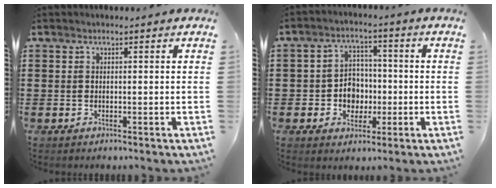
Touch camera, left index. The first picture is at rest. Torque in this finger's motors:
{"motor_torque": [0.26, 0.26, 0.21, 0.06]}